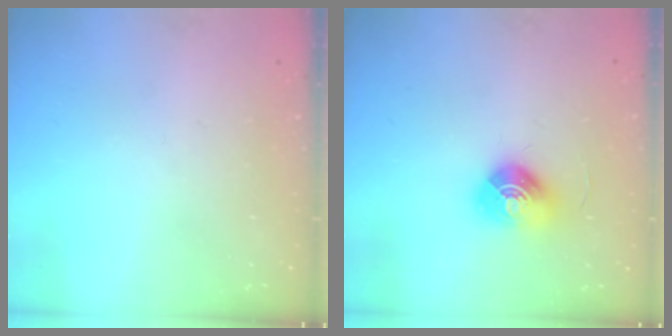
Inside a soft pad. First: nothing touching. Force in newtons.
{"total": 10.0, "press": 10.0, "slide": 0.4}